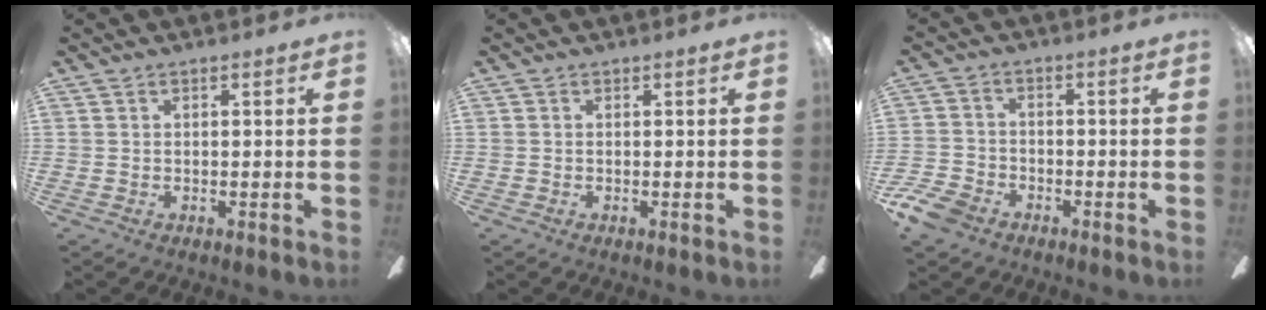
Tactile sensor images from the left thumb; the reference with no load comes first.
{"total": 0.0}
{"total": 7.3, "force": [-5.0, 4.4, 3.1], "torque": [-0.075, 0.026, -0.097]}